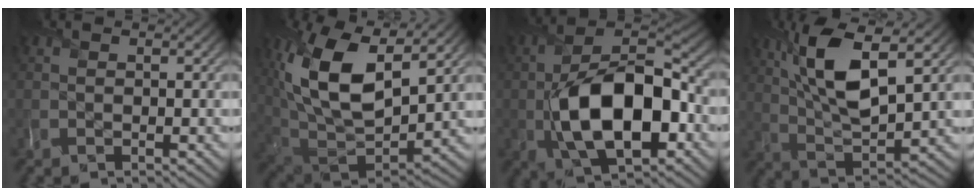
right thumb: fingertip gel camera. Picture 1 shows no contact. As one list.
[{"total": 16.1, "force": [5.8, 8.1, 12.6], "torque": [-0.269, 0.002, 0.111]}, {"total": 14.7, "force": [-3.4, 8.1, 11.8], "torque": [-0.196, -0.015, -0.067]}, {"total": 11.3, "force": [4.6, 4.0, 9.5], "torque": [-0.199, 0.003, 0.089]}]